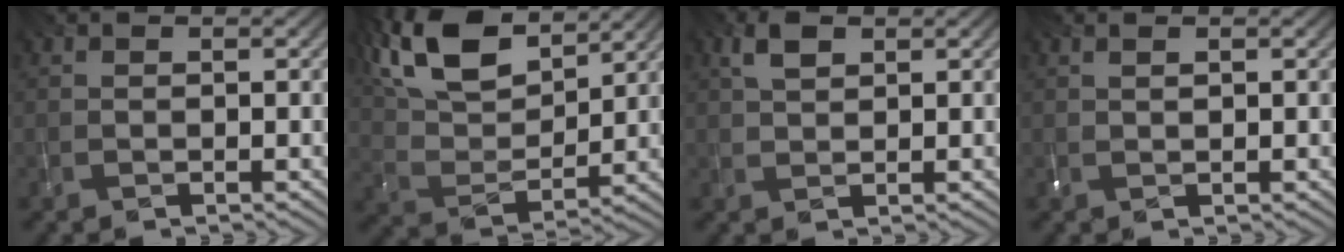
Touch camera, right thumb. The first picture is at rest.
{"total": 13.0, "force": [8.2, 5.3, 8.5], "torque": [-0.192, 0.026, 0.143]}
{"total": 1.5, "force": [0.8, 0.4, 1.2], "torque": [-0.027, 0.002, 0.021]}
{"total": 0.8, "force": [0.2, -0.2, 0.8], "torque": [-0.009, 0.001, 0.011]}